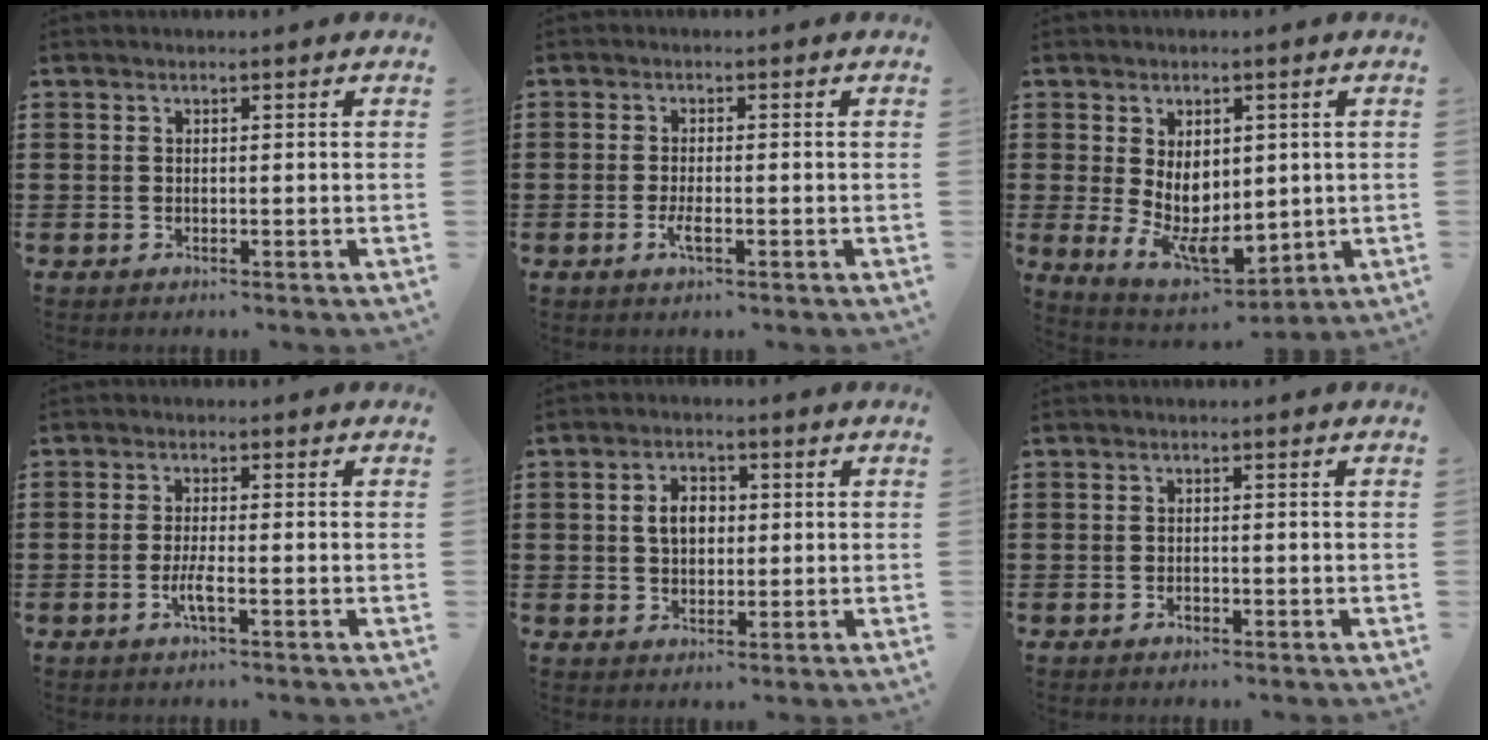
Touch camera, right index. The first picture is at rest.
{"total": 2.3, "force": [-1.0, 0.5, 2.0], "torque": [-0.049, -0.006, -0.022]}
{"total": 7.5, "force": [0.4, 5.1, 5.5], "torque": [-0.087, -0.002, 0.007]}
{"total": 3.0, "force": [-1.3, 0.4, 2.6], "torque": [-0.059, -0.006, -0.027]}
{"total": 3.9, "force": [0.3, 2.8, 2.7], "torque": [-0.061, 0.014, 0.003]}
{"total": 0.9, "force": [-0.6, 0.5, 0.5], "torque": [-0.011, -0.003, -0.011]}